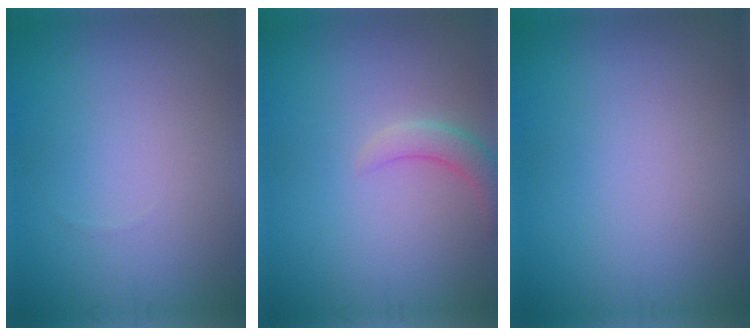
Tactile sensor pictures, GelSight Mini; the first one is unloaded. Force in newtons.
{"total": 2.1, "press": 2.1, "slide": 0.3}
{"total": 0.0}